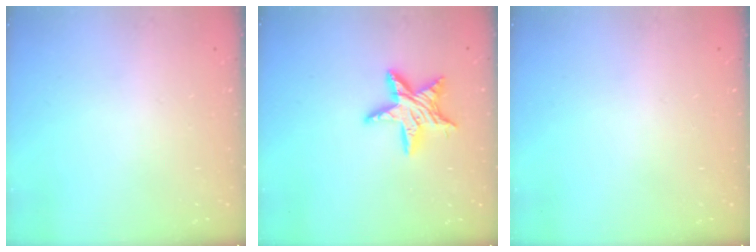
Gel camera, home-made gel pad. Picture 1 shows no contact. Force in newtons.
{"total": 11.7, "press": 11.7, "slide": 0.6}
{"total": 0.0}